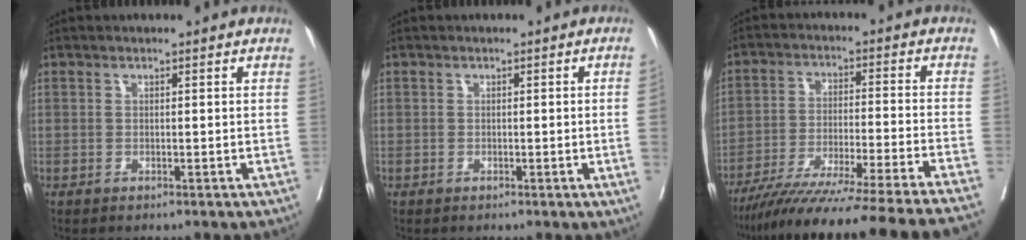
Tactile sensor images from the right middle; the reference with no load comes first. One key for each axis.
{"total": 1.6, "fx": -0.2, "fy": -0.4, "fz": 1.6, "tx": -0.018, "ty": 0.001, "tz": 0.000}
{"total": 25.5, "fx": -22.3, "fy": -2.3, "fz": 12.0, "tx": -0.136, "ty": -0.064, "tz": -0.327}